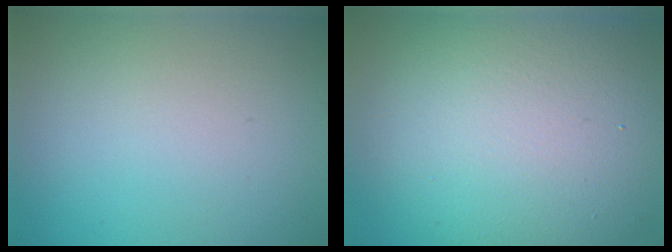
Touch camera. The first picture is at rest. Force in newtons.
{"total": 13.3, "press": 13.3, "slide": 1.0}